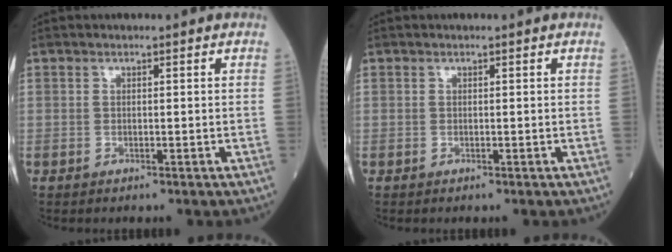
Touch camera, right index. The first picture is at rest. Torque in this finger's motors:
{"motor_torque": [0.00, 0.00, 0.00, 0.00]}